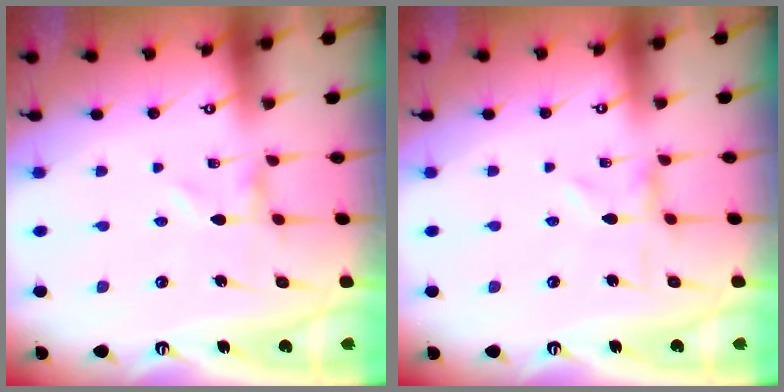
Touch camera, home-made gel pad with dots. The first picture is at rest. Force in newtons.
{"total": 0.9, "press": 0.9, "slide": 0.2}